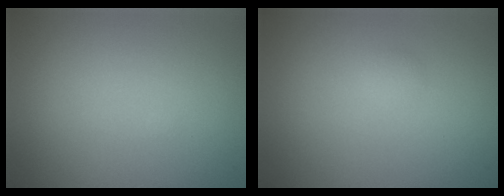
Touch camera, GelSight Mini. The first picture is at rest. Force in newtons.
{"total": 0.6, "press": 0.6, "slide": 0.1}